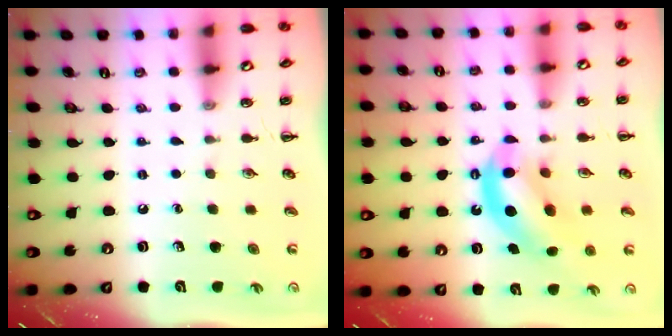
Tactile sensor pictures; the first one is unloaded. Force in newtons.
{"total": 10.5, "press": 10.1, "slide": 2.8}